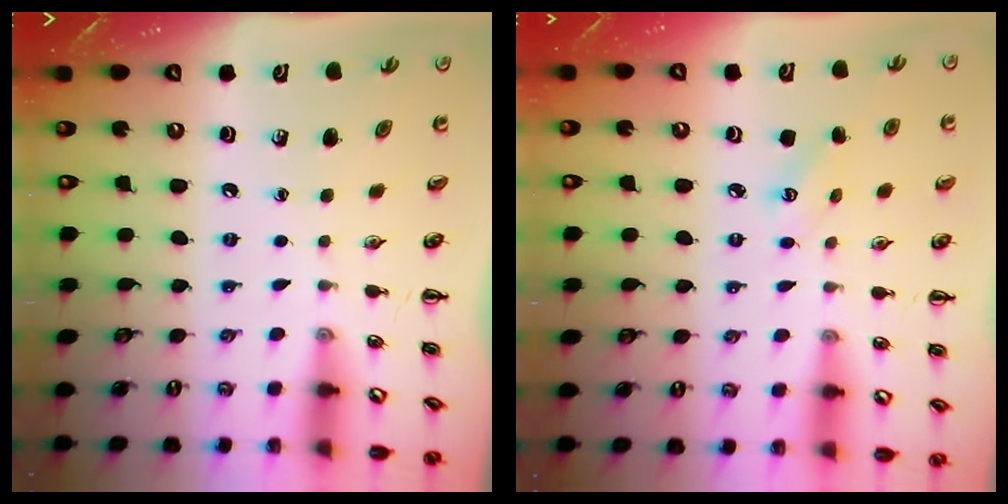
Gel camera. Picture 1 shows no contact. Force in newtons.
{"total": 2.9, "press": 2.8, "slide": 0.8}